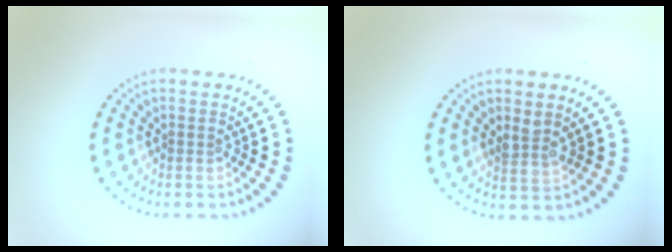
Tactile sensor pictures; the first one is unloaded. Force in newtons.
{"total": 1.8, "press": 1.6, "slide": 0.7}